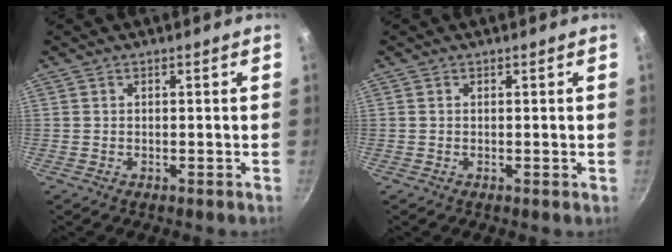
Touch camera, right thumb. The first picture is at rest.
{"total": 0.0}